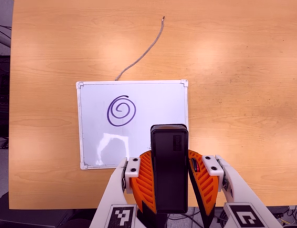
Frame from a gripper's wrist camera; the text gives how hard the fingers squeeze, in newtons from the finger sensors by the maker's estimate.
{"total": 6.7, "left": 5.3, "right": 8.1}